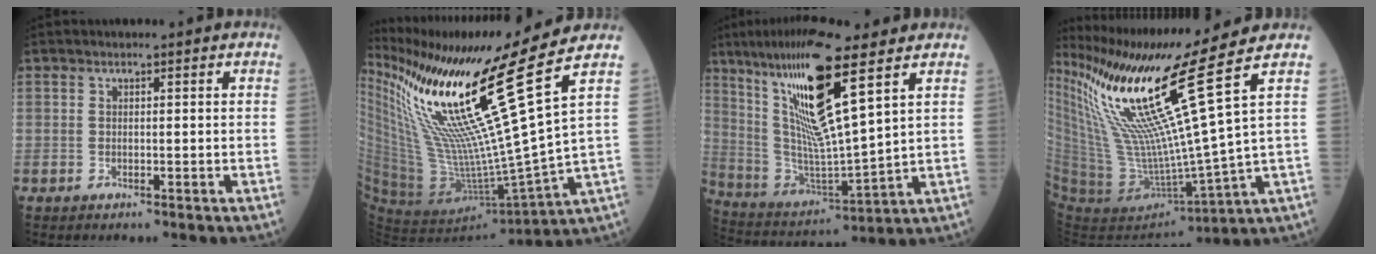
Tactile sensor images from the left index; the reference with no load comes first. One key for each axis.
{"total": 23.3, "fx": 13.4, "fy": -3.2, "fz": 18.8, "tx": -0.327, "ty": -0.042, "tz": 0.238}
{"total": 17.9, "fx": 9.4, "fy": 1.2, "fz": 15.1, "tx": -0.298, "ty": -0.007, "tz": 0.175}
{"total": 20.0, "fx": 12.1, "fy": -3.0, "fz": 15.7, "tx": -0.276, "ty": -0.048, "tz": 0.227}